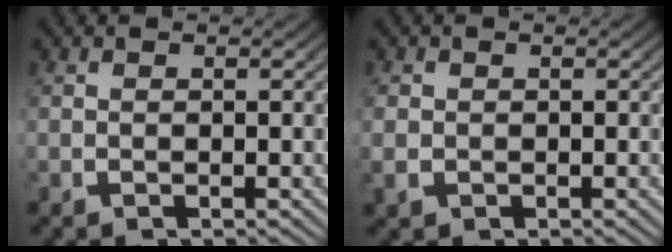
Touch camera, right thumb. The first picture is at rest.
{"total": 1.6, "force": [-0.4, 1.6, 0.3], "torque": [-0.012, -0.004, -0.006]}